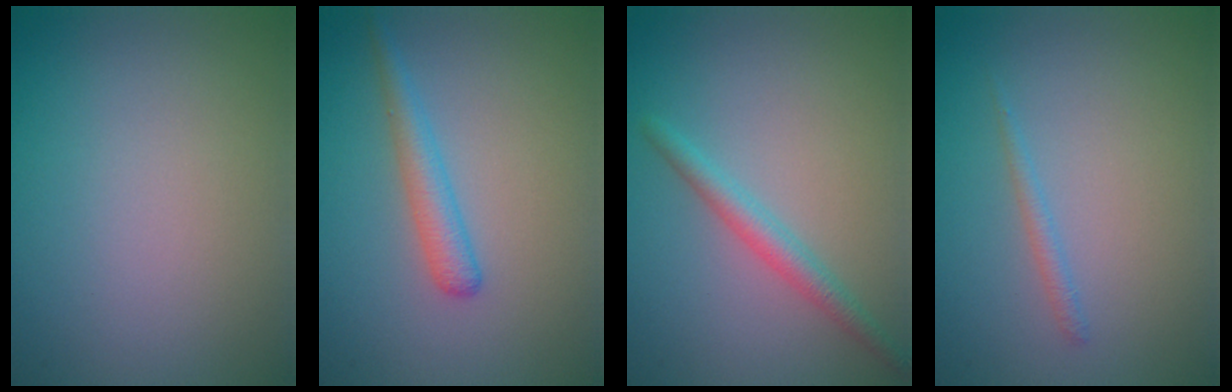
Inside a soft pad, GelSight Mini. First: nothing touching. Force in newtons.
{"total": 2.2, "press": 2.2, "slide": 0.1}
{"total": 2.2, "press": 2.2, "slide": 0.1}
{"total": 0.9, "press": 0.9, "slide": 0.1}